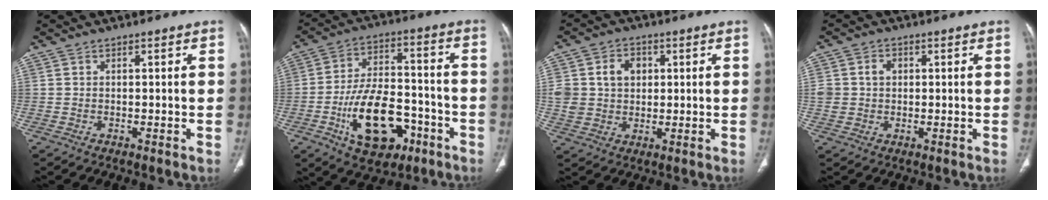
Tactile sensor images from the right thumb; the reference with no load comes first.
{"total": 17.1, "force": [-6.9, 9.8, 12.2], "torque": [-0.180, 0.042, -0.104]}
{"total": 8.8, "force": [2.0, 7.1, 4.8], "torque": [-0.062, 0.000, 0.042]}
{"total": 4.1, "force": [0.9, 3.4, 2.1], "torque": [-0.026, 0.004, 0.019]}